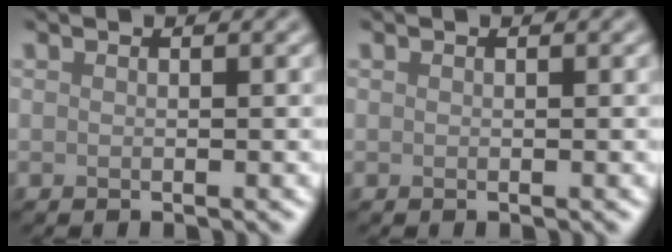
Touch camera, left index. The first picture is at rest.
{"total": 0.0}